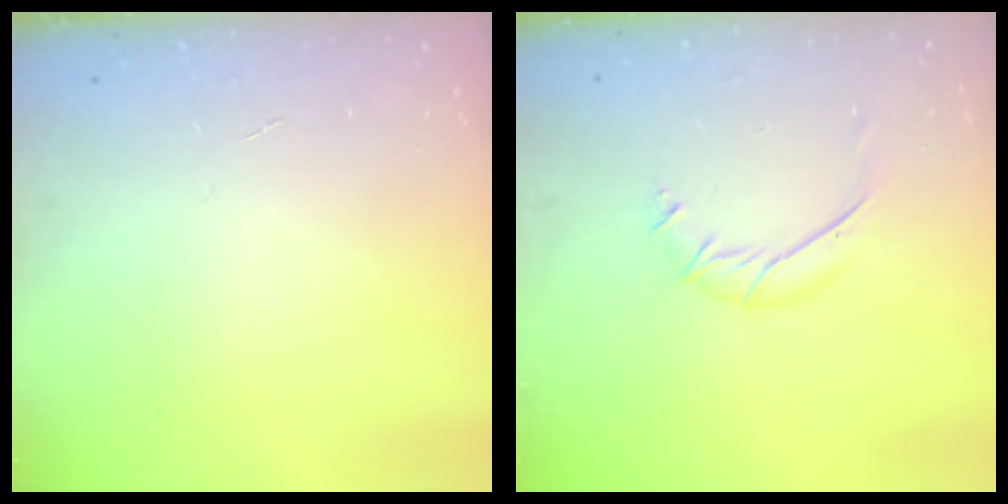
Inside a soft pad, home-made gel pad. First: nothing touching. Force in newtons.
{"total": 7.0, "press": 7.0, "slide": 0.5}